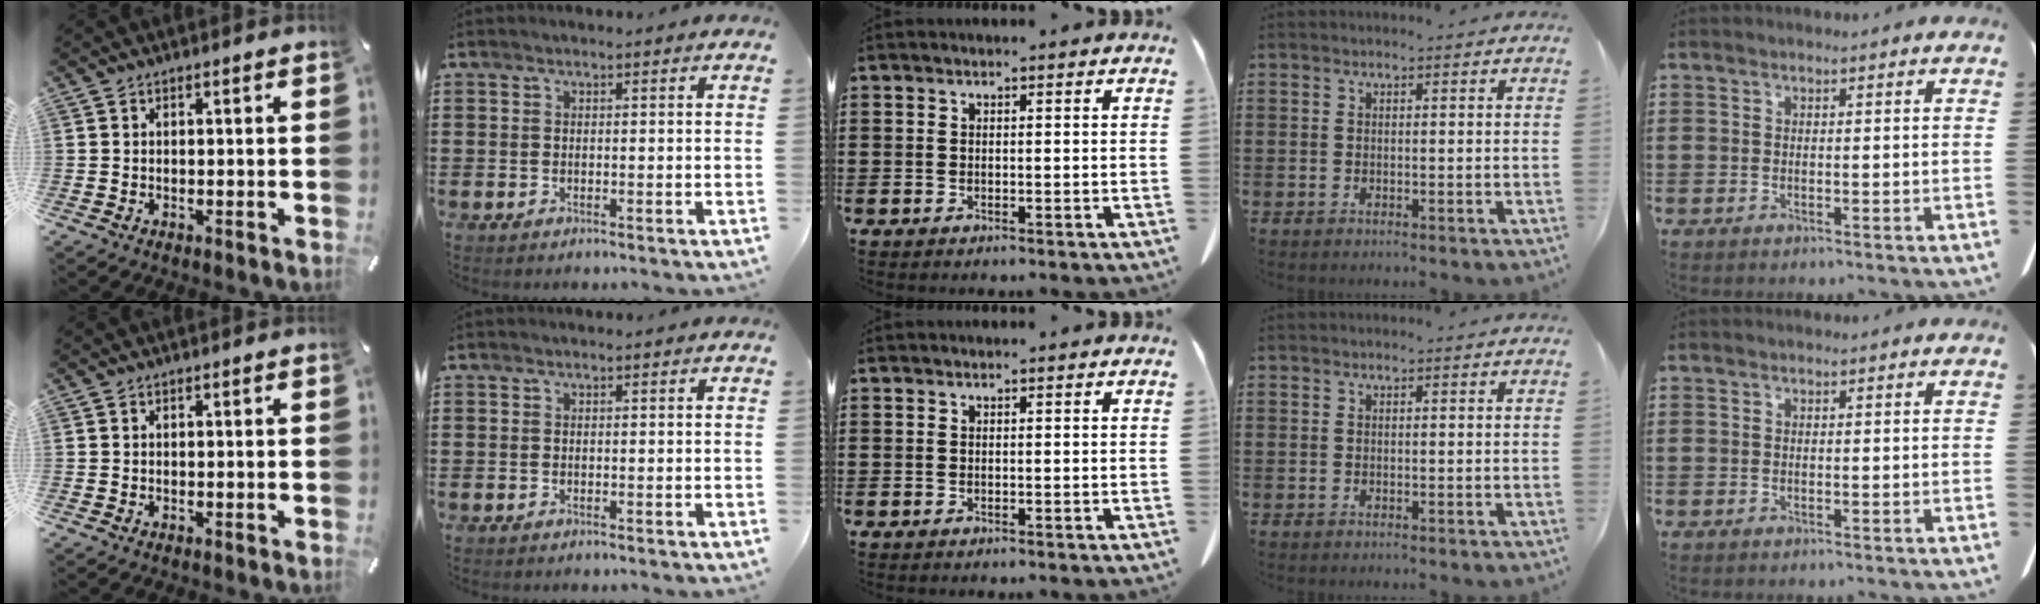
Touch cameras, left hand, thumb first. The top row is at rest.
{}